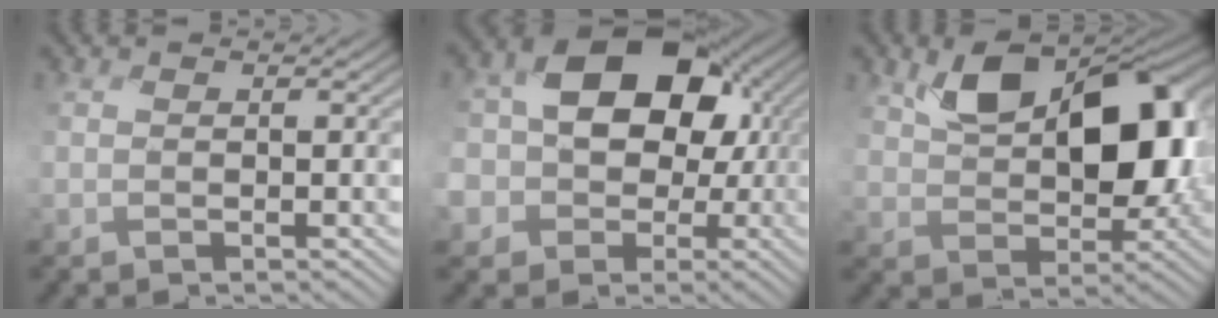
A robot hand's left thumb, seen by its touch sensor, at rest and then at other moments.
{"total": 15.1, "force": [0.9, 12.5, 8.4], "torque": [-0.171, -0.011, 0.005]}
{"total": 12.2, "force": [2.2, 7.3, 9.5], "torque": [-0.158, -0.006, 0.044]}